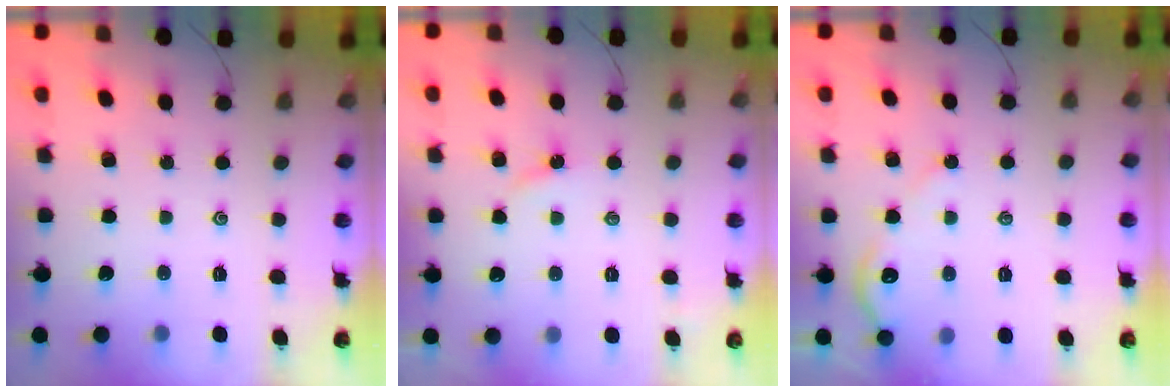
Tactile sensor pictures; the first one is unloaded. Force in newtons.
{"total": 2.3, "press": 2.3, "slide": 0.4}
{"total": 5.3, "press": 5.2, "slide": 0.5}